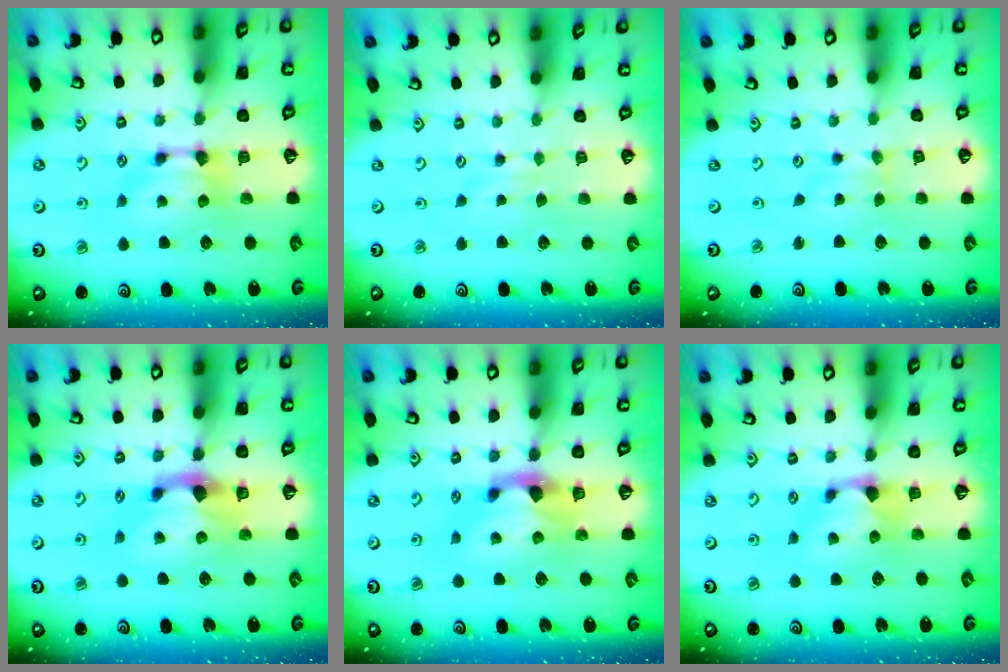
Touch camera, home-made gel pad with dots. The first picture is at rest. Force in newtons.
{"total": 2.4, "press": 2.4, "slide": 0.2}
{"total": 1.0, "press": 0.9, "slide": 0.3}
{"total": 2.2, "press": 1.7, "slide": 1.4}
{"total": 2.0, "press": 1.6, "slide": 1.2}
{"total": 1.2, "press": 0.7, "slide": 1.0}